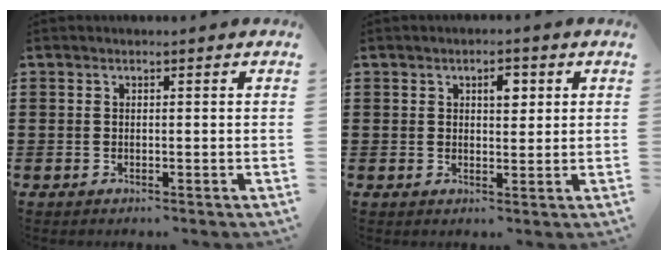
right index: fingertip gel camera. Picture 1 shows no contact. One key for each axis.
{"total": 3.0, "fx": 1.1, "fy": 1.5, "fz": 2.4, "tx": -0.027, "ty": -0.003, "tz": 0.013}